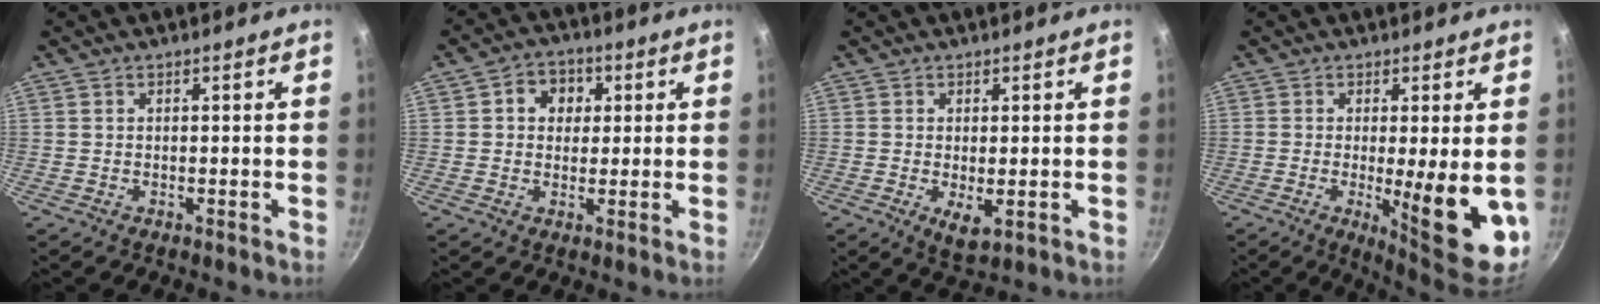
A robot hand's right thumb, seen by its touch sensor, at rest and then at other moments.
{"total": 6.1, "force": [1.5, 5.2, 2.9], "torque": [-0.012, 0.004, 0.013]}
{"total": 4.3, "force": [-0.7, 1.8, 3.8], "torque": [-0.062, -0.013, -0.003]}
{"total": 12.4, "force": [-2.0, 2.5, 12.0], "torque": [-0.153, -0.014, -0.018]}